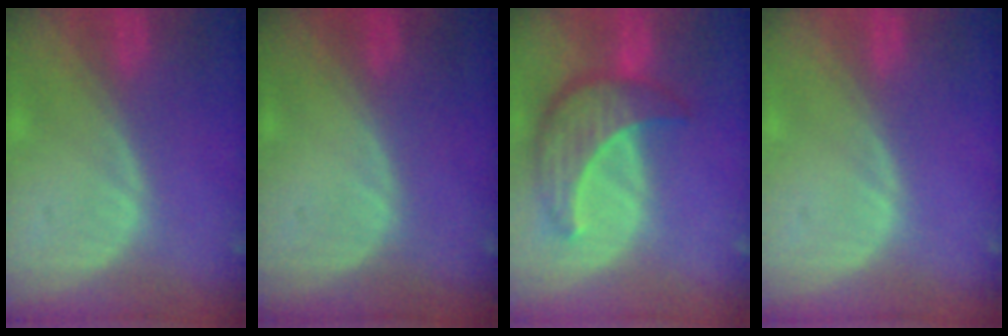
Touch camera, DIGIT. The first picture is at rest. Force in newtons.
{"total": 0.0}
{"total": 8.6, "press": 7.8, "slide": 3.7}
{"total": 0.0}